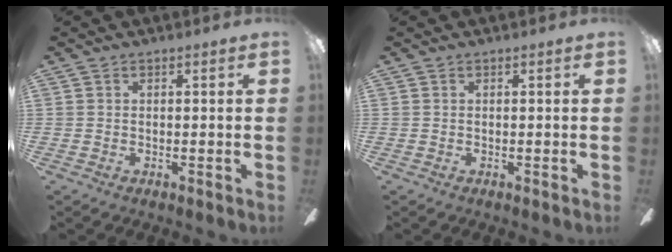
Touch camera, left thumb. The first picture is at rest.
{"total": 0.0}